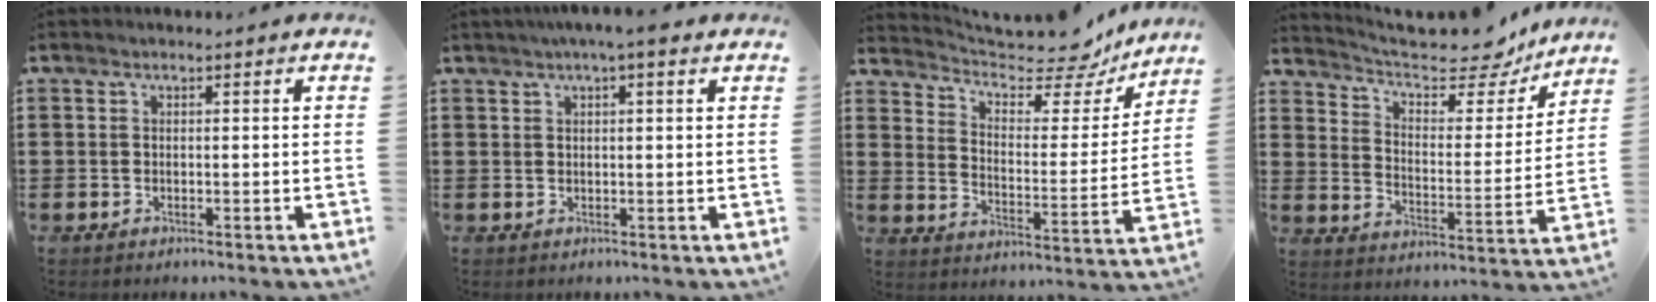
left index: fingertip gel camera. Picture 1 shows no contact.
{"total": 2.5, "force": [1.5, 0.1, 2.0], "torque": [-0.041, 0.002, 0.026]}
{"total": 7.6, "force": [6.8, 1.9, 2.7], "torque": [-0.071, -0.051, 0.115]}
{"total": 8.9, "force": [8.0, 2.0, 3.4], "torque": [-0.080, -0.061, 0.133]}